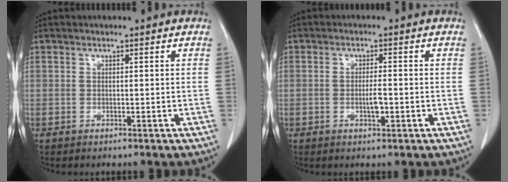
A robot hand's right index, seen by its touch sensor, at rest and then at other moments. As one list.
[{"total": 2.5, "force": [-0.6, 0.6, 2.4], "torque": [-0.045, 0.000, -0.009]}]